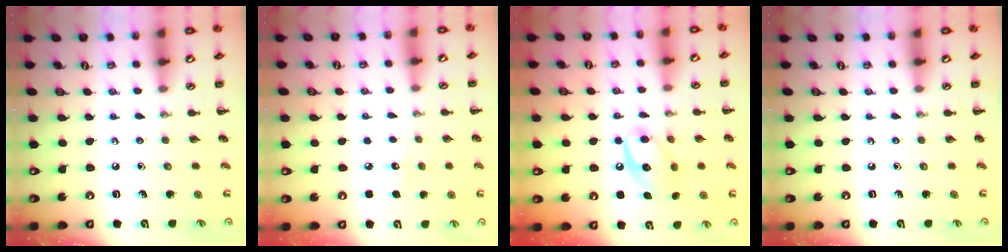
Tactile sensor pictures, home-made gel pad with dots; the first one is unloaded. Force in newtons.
{"total": 4.8, "press": 4.6, "slide": 1.2}
{"total": 12.4, "press": 12.3, "slide": 1.6}
{"total": 0.0}